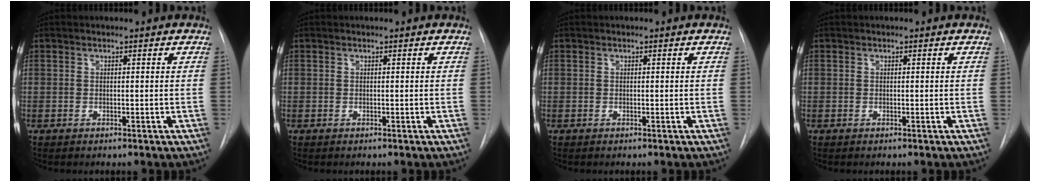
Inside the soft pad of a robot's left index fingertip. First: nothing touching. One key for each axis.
{"total": 0.0}
{"total": 0.0}
{"total": 0.0}